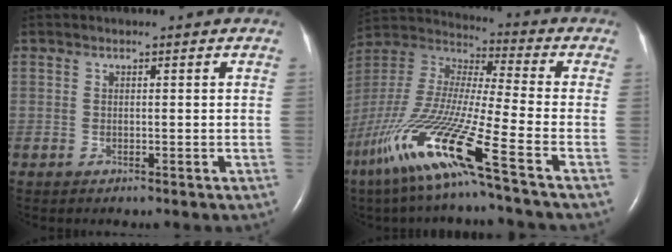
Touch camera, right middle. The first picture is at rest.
{"total": 20.2, "force": [-11.3, -0.3, 16.8], "torque": [-0.388, -0.063, -0.224]}